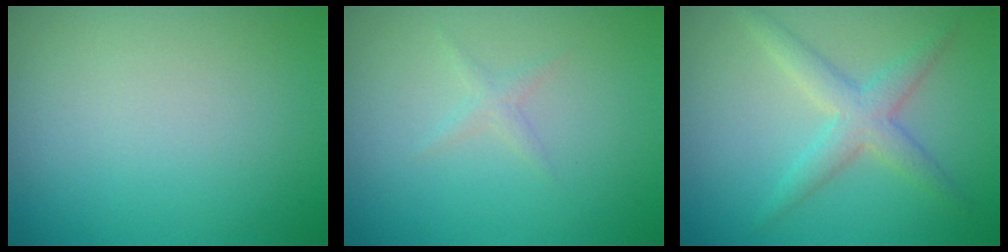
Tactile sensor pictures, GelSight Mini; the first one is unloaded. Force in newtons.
{"total": 0.9, "press": 0.8, "slide": 0.1}
{"total": 3.2, "press": 3.2, "slide": 0.1}